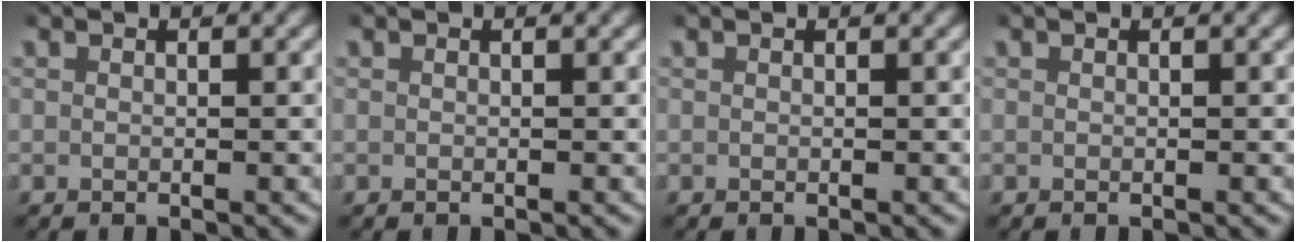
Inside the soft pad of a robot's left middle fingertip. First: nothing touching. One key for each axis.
{"total": 0.0}
{"total": 0.0}
{"total": 0.0}